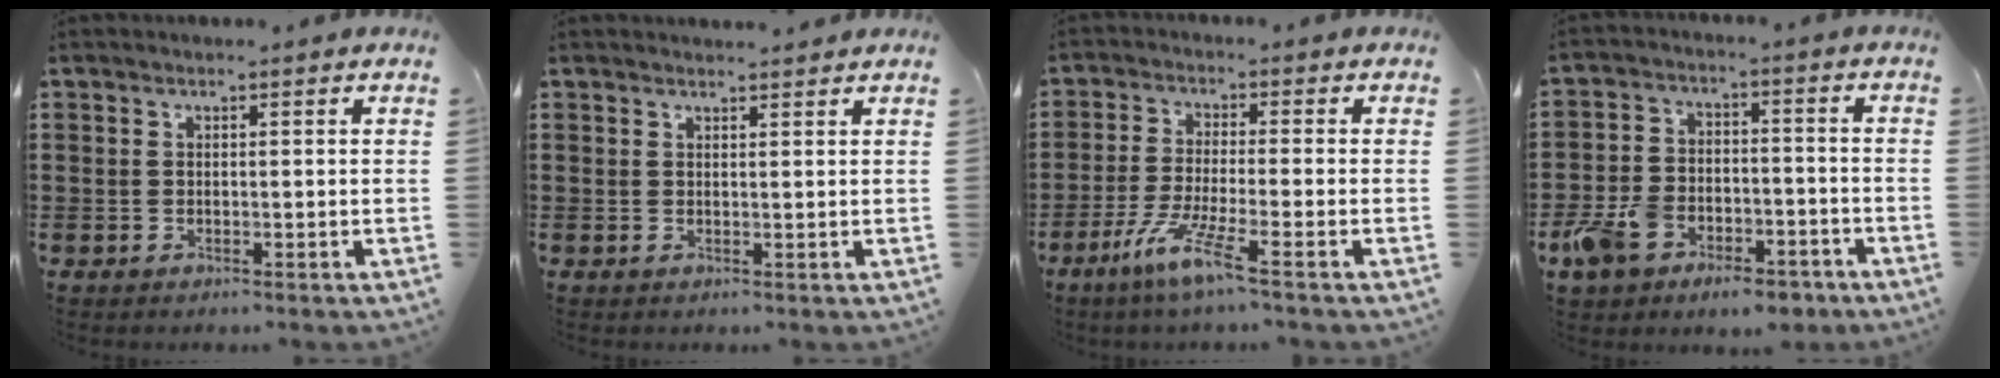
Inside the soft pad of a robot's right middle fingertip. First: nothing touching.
{"total": 1.2, "force": [1.2, -0.1, 0.0], "torque": [-0.003, -0.003, 0.023]}
{"total": 6.9, "force": [-4.3, 0.1, 5.3], "torque": [-0.111, -0.013, -0.082]}
{"total": 7.8, "force": [-5.9, 3.8, 3.5], "torque": [-0.094, 0.013, -0.120]}